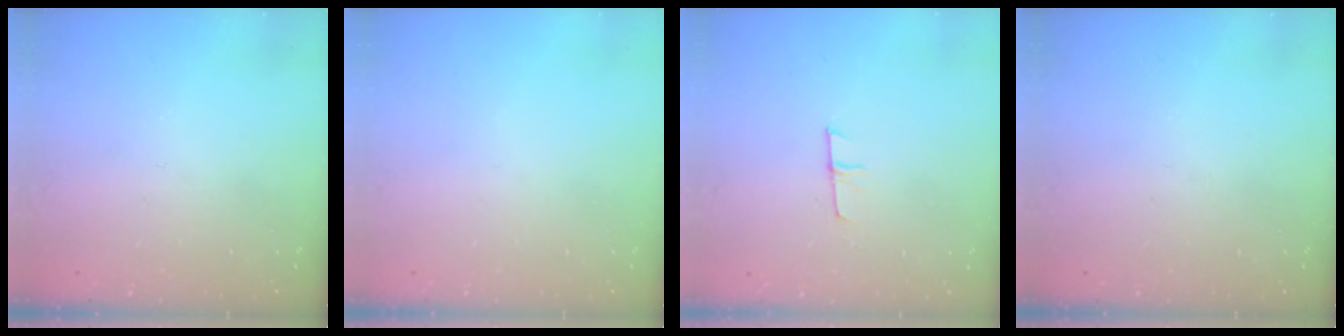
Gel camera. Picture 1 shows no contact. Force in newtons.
{"total": 0.0}
{"total": 5.5, "press": 5.5, "slide": 0.3}
{"total": 0.0}